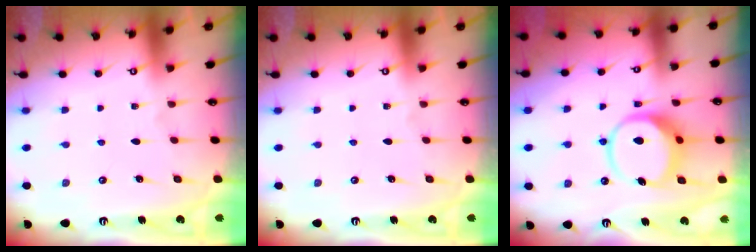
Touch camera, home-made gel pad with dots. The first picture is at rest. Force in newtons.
{"total": 0.0}
{"total": 11.0, "press": 10.9, "slide": 1.5}